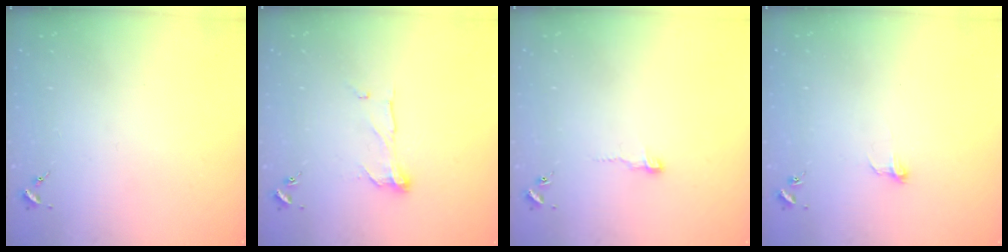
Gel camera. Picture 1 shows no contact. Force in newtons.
{"total": 8.2, "press": 8.2, "slide": 0.3}
{"total": 3.6, "press": 3.6, "slide": 0.3}
{"total": 5.3, "press": 5.2, "slide": 0.4}